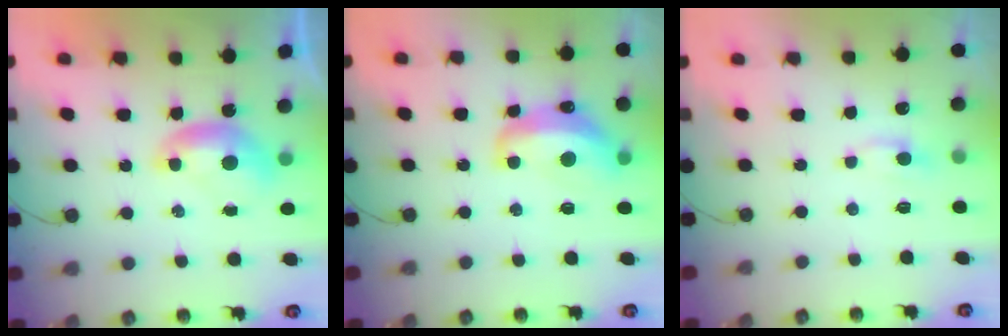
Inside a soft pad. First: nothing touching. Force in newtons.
{"total": 7.7, "press": 7.6, "slide": 1.1}
{"total": 1.5, "press": 1.4, "slide": 0.4}